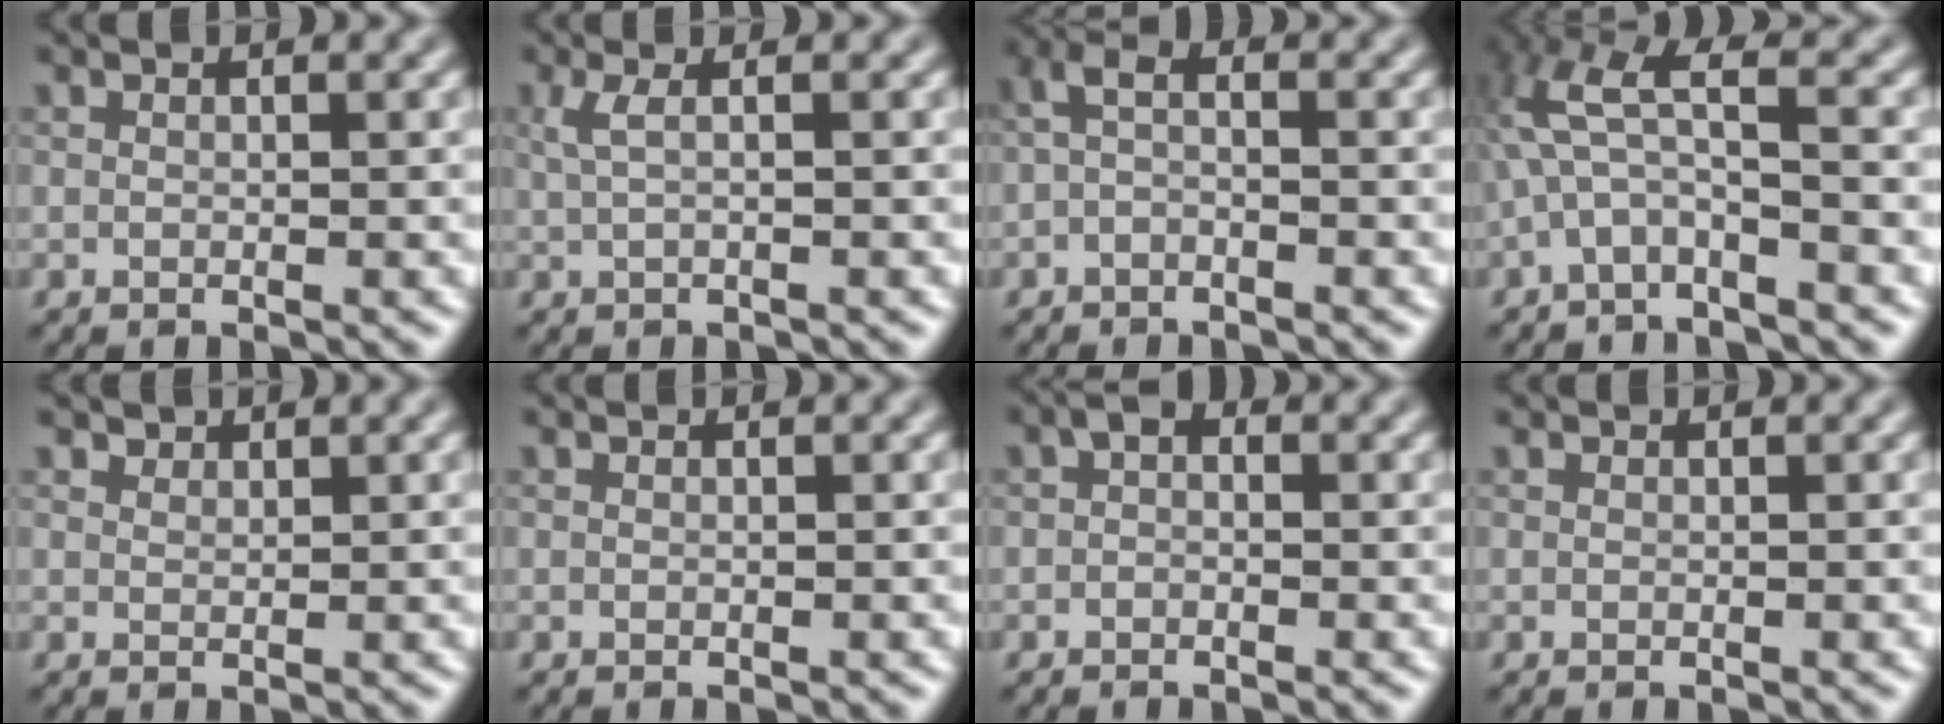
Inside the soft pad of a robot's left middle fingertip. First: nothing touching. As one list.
[{"total": 1.8, "force": [0.4, 0.6, 1.7], "torque": [-0.034, 0.002, 0.006]}, {"total": 1.7, "force": [-0.6, 0.7, 1.5], "torque": [-0.038, 0.005, -0.017]}, {"total": 4.8, "force": [-0.6, 1.4, 4.6], "torque": [-0.111, 0.018, -0.019]}, {"total": 1.3, "force": [1.2, 0.6, 0.1], "torque": [-0.006, -0.006, 0.022]}, {"total": 0.0}, {"total": 0.9, "force": [-0.2, 0.7, 0.6], "torque": [-0.013, 0.002, -0.008]}, {"total": 0.0}]